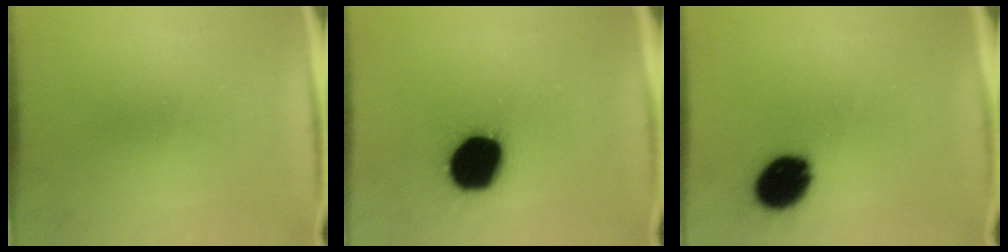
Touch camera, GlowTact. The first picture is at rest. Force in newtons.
{"total": 18.7}
{"total": 12.6}